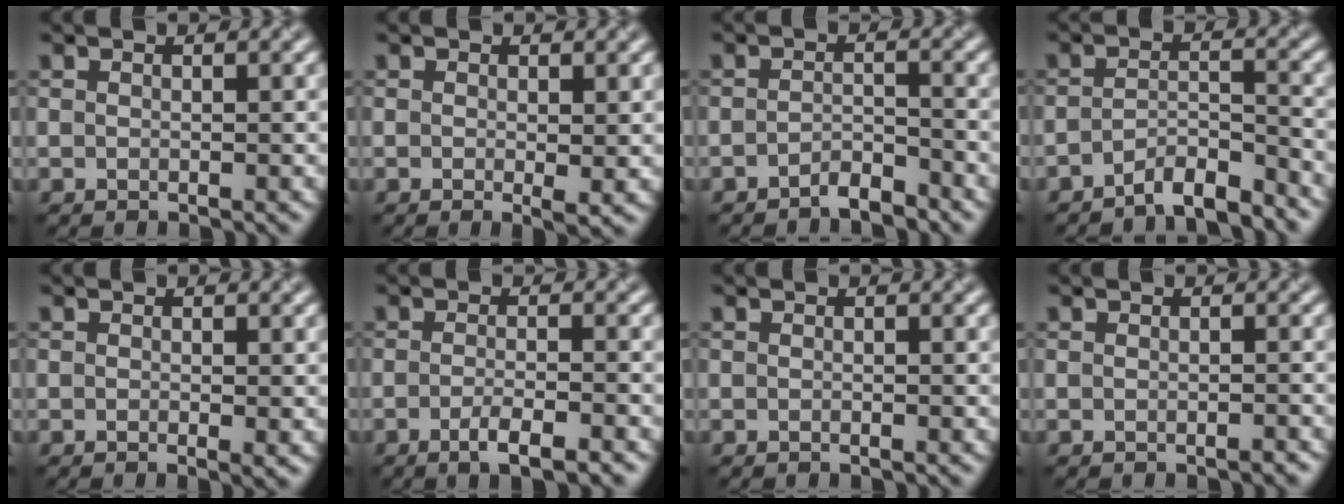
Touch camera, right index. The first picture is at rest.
{"total": 1.5, "force": [-0.1, 0.3, 1.5], "torque": [-0.021, -0.007, 0.002]}
{"total": 2.2, "force": [-2.0, 0.4, 0.7], "torque": [-0.014, 0.006, -0.039]}
{"total": 4.4, "force": [-4.0, 0.7, 1.6], "torque": [-0.023, 0.010, -0.072]}
{"total": 1.3, "force": [-0.3, 0.2, 1.2], "torque": [-0.017, -0.005, -0.002]}
{"total": 3.2, "force": [-1.9, 0.8, 2.5], "torque": [-0.039, 0.000, -0.035]}
{"total": 0.0}
{"total": 1.2, "force": [-0.6, 0.3, 1.0], "torque": [-0.010, -0.001, -0.005]}